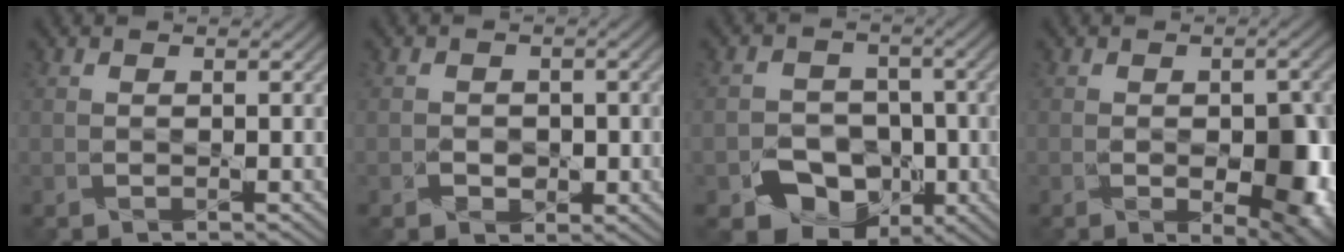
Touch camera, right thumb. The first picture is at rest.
{"total": 1.5, "force": [-0.7, 1.3, 0.4], "torque": [-0.006, -0.007, -0.012]}
{"total": 8.2, "force": [-3.7, 6.4, 3.5], "torque": [-0.047, -0.017, -0.079]}
{"total": 8.4, "force": [-2.2, 4.2, 6.9], "torque": [-0.105, -0.025, -0.016]}